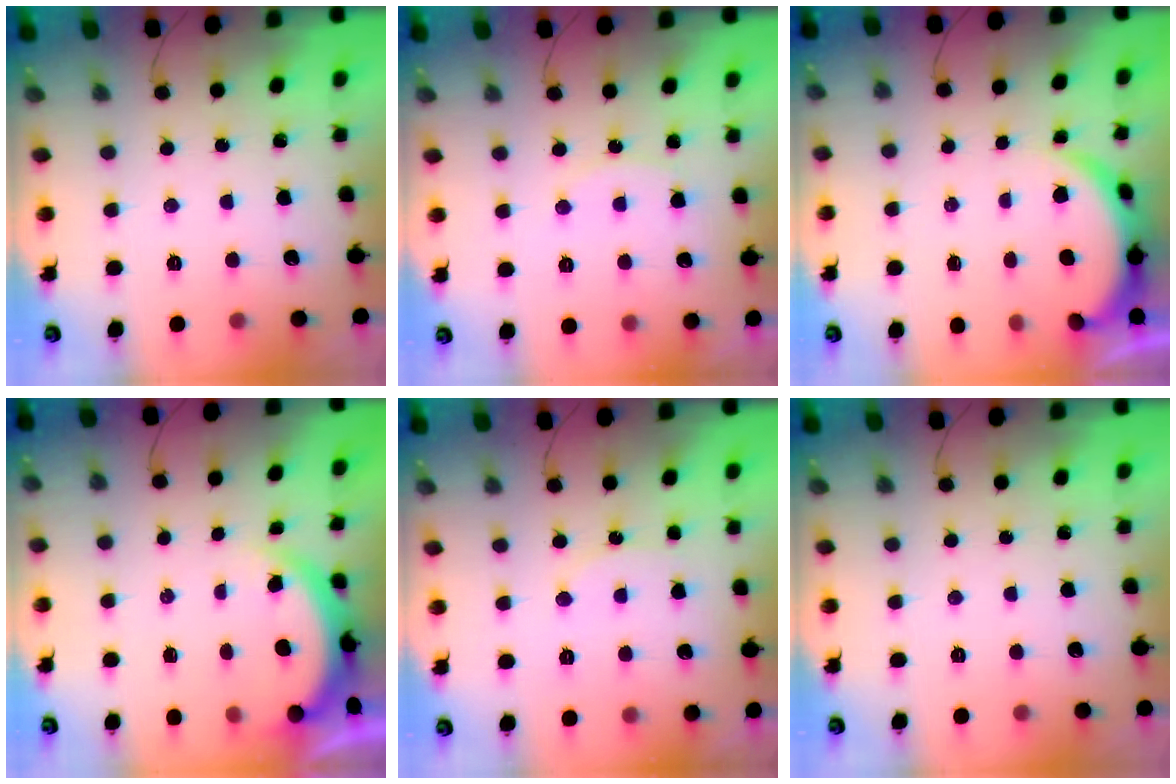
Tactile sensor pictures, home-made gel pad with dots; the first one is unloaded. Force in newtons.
{"total": 6.4, "press": 6.4, "slide": 0.7}
{"total": 4.3, "press": 4.3, "slide": 0.6}
{"total": 4.8, "press": 4.6, "slide": 1.4}
{"total": 6.1, "press": 6.0, "slide": 0.9}
{"total": 0.0}